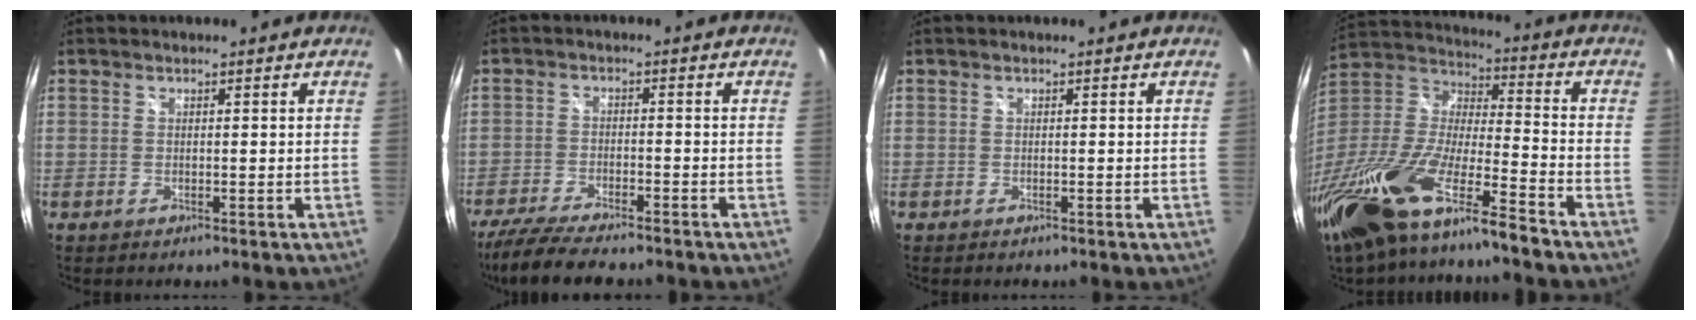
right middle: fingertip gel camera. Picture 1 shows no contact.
{"total": 11.5, "force": [-9.8, 1.9, 5.8], "torque": [-0.135, -0.030, -0.167]}
{"total": 0.0}
{"total": 24.9, "force": [-17.1, 5.1, 17.4], "torque": [-0.354, -0.044, -0.318]}